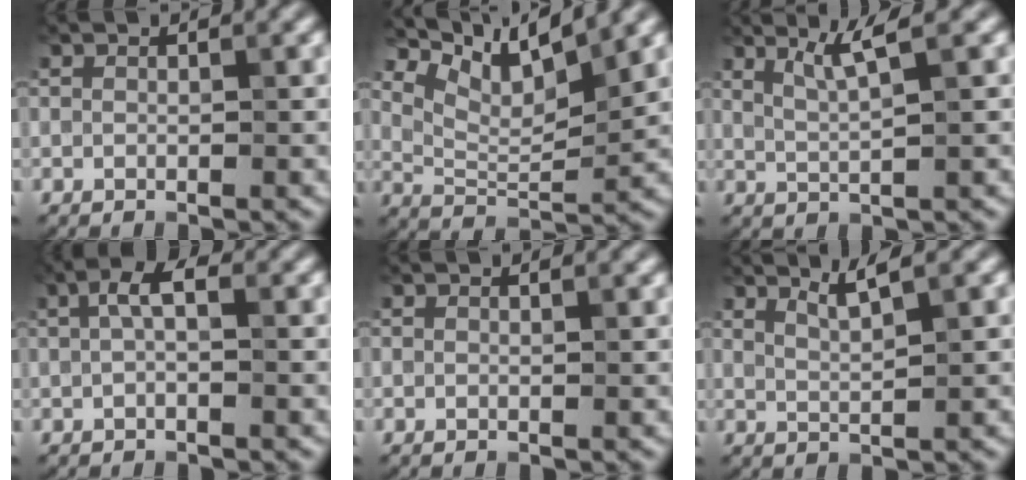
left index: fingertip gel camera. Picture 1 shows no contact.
{"total": 7.7, "force": [4.8, 2.8, 5.2], "torque": [-0.093, 0.004, 0.087]}
{"total": 2.7, "force": [1.6, 0.3, 2.2], "torque": [-0.038, -0.001, 0.033]}
{"total": 2.5, "force": [0.5, 0.9, 2.3], "torque": [-0.044, 0.009, 0.004]}
{"total": 0.6, "force": [0.5, 0.1, 0.3], "torque": [-0.002, 0.002, 0.009]}
{"total": 2.3, "force": [1.7, 0.4, 1.6], "torque": [-0.022, 0.003, 0.032]}